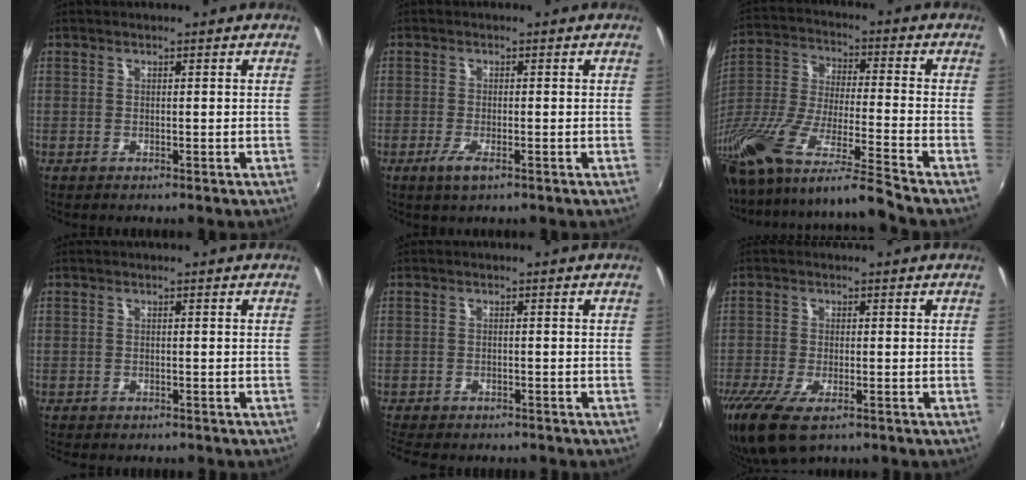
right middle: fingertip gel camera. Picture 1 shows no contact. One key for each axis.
{"total": 3.0, "fx": -1.6, "fy": 0.7, "fz": 2.4, "tx": -0.052, "ty": -0.010, "tz": -0.030}
{"total": 20.9, "fx": -16.1, "fy": 0.0, "fz": 13.3, "tx": -0.240, "ty": -0.061, "tz": -0.299}
{"total": 3.1, "fx": -2.8, "fy": 0.9, "fz": 1.0, "tx": -0.029, "ty": -0.018, "tz": -0.043}
{"total": 7.7, "fx": -6.8, "fy": 1.9, "fz": 2.9, "tx": -0.077, "ty": -0.027, "tz": -0.109}
{"total": 7.9, "fx": -5.2, "fy": 2.8, "fz": 5.2, "tx": -0.122, "ty": -0.033, "tz": -0.094}